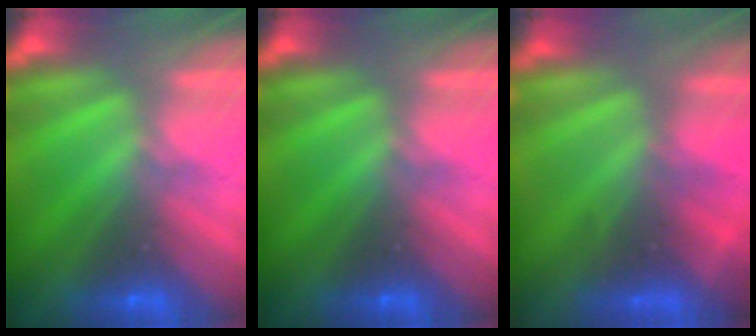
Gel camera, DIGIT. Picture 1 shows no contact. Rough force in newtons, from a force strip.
{"total": 0.0}
{"total": 4.9}